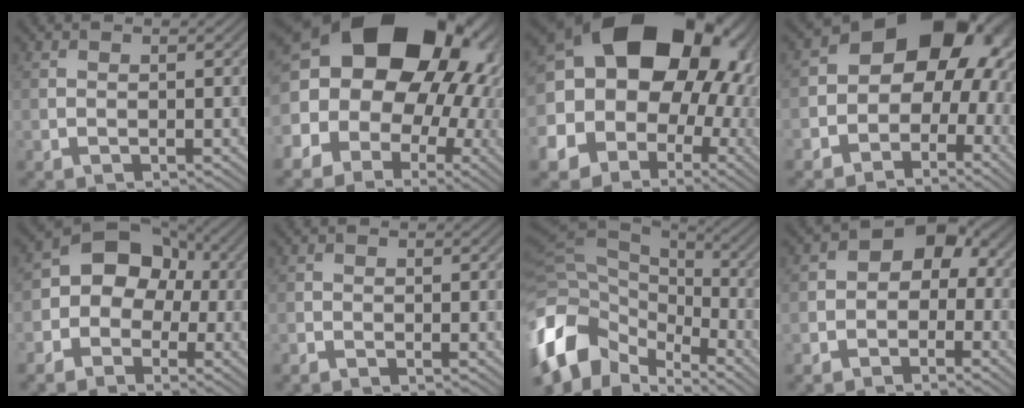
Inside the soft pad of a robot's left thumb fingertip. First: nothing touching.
{"total": 21.5, "force": [4.1, 16.9, 12.7], "torque": [-0.215, 0.037, 0.044]}
{"total": 24.1, "force": [3.3, 20.4, 12.3], "torque": [-0.244, 0.010, 0.021]}
{"total": 13.1, "force": [-0.3, 9.8, 8.6], "torque": [-0.099, -0.002, -0.027]}
{"total": 7.4, "force": [-1.2, 6.0, 4.2], "torque": [-0.045, 0.009, -0.050]}
{"total": 0.6, "force": [-0.5, 0.3, 0.1], "torque": [-0.001, -0.003, -0.011]}
{"total": 14.1, "force": [-6.1, 8.9, 9.1], "torque": [-0.239, -0.017, -0.111]}
{"total": 6.3, "force": [-1.0, 4.6, 4.1], "torque": [-0.042, 0.012, -0.037]}